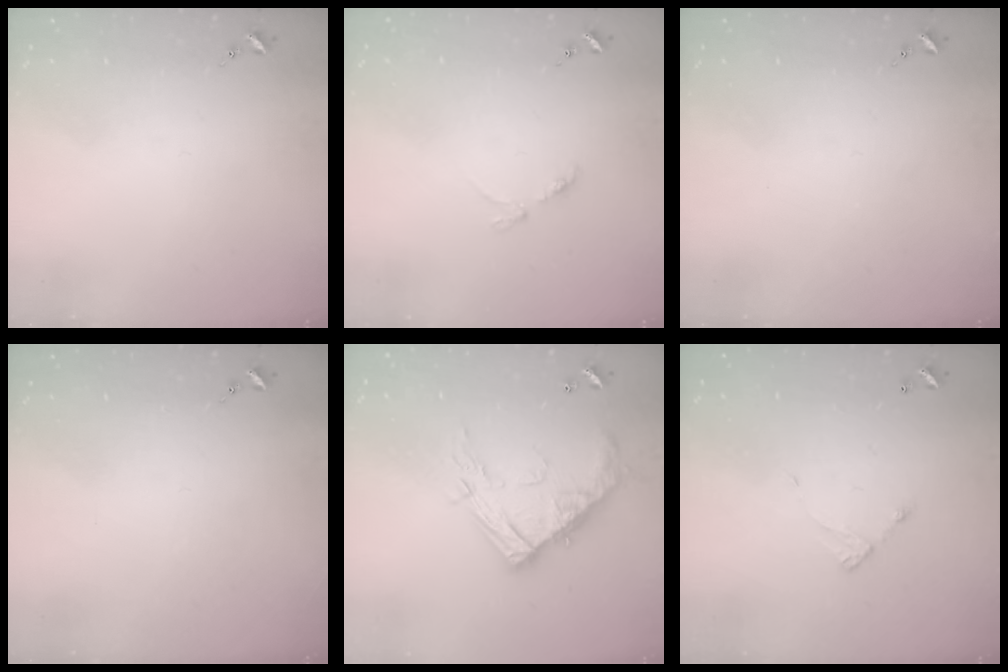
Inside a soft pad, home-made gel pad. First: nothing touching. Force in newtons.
{"total": 3.4, "press": 3.4, "slide": 0.5}
{"total": 0.0}
{"total": 0.0}
{"total": 17.2, "press": 17.2, "slide": 1.2}
{"total": 4.9, "press": 4.9, "slide": 0.4}